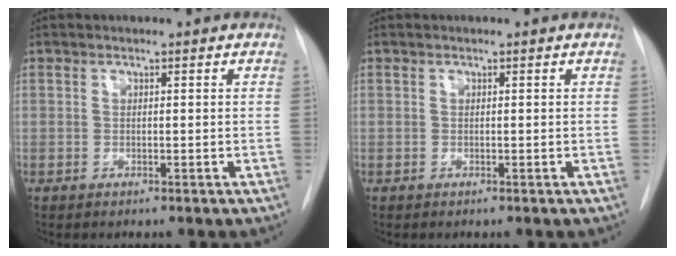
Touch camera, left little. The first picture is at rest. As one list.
[{"total": 0.0}]